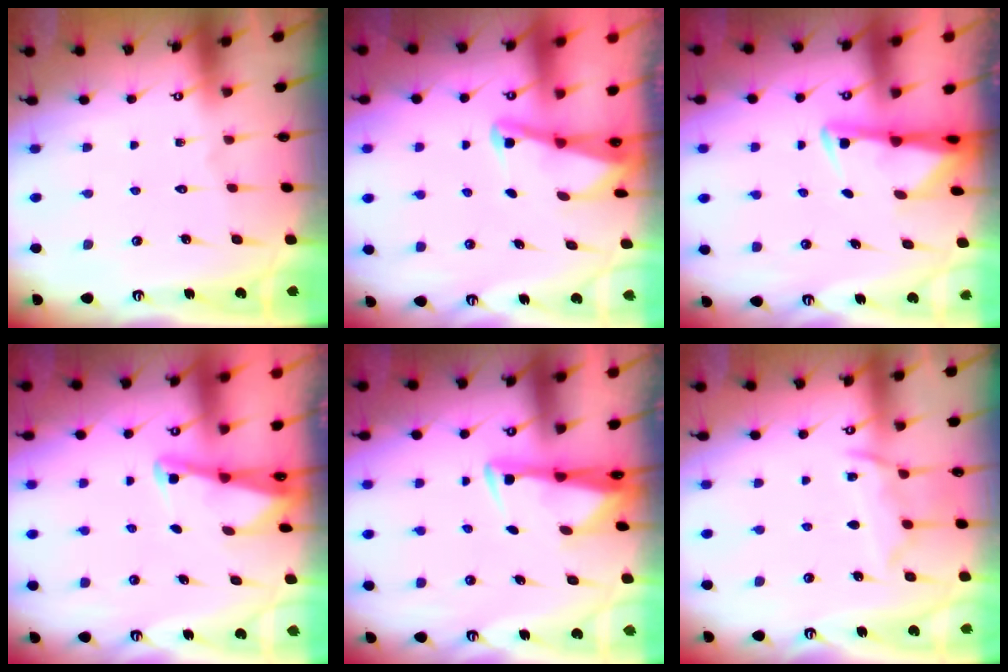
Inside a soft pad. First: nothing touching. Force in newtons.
{"total": 2.3, "press": 2.2, "slide": 0.4}
{"total": 2.8, "press": 2.8, "slide": 0.6}
{"total": 2.3, "press": 2.3, "slide": 0.3}
{"total": 2.9, "press": 2.8, "slide": 0.9}
{"total": 10.3, "press": 10.2, "slide": 1.2}